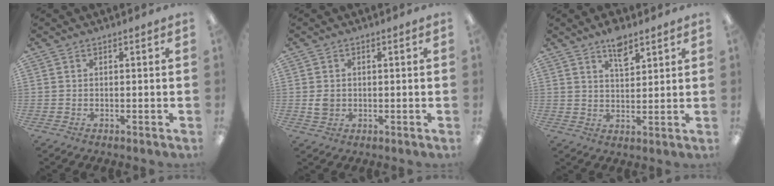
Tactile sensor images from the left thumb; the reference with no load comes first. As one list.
[{"total": 3.0, "force": [0.0, 2.7, 1.4], "torque": [-0.018, 0.002, -0.001]}, {"total": 6.4, "force": [4.6, 2.9, 3.4], "torque": [-0.046, -0.021, 0.078]}]